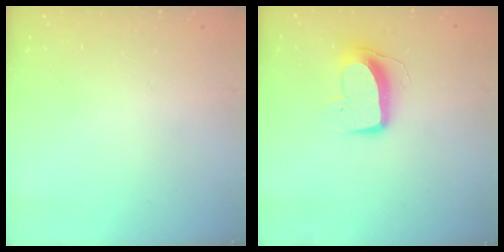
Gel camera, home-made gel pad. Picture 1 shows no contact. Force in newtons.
{"total": 10.5, "press": 10.5, "slide": 0.4}